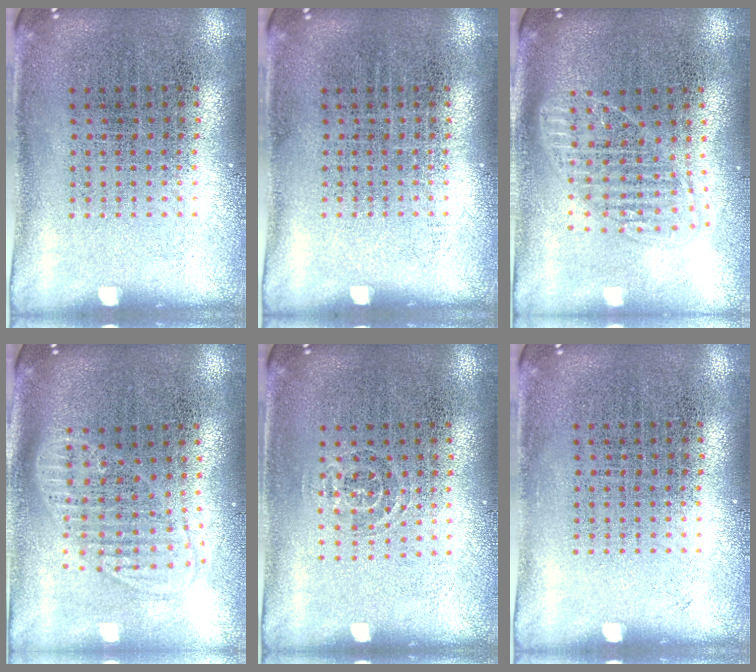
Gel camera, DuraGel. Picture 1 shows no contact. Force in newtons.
{"total": 0.0}
{"total": 1.7, "press": 1.5, "slide": 0.8}
{"total": 1.8, "press": 1.4, "slide": 1.0}
{"total": 0.8, "press": 0.6, "slide": 0.6}
{"total": 0.0}